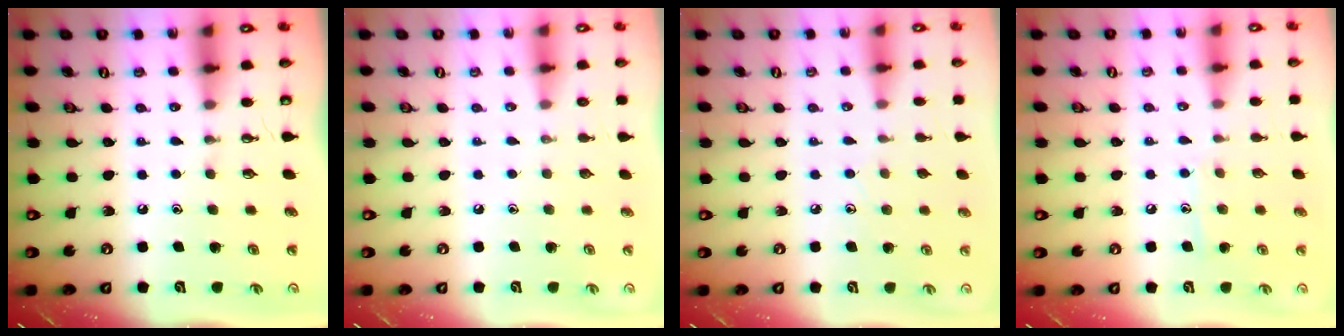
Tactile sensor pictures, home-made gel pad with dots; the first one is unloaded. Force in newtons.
{"total": 0.0}
{"total": 4.9, "press": 4.8, "slide": 0.5}
{"total": 6.7, "press": 6.7, "slide": 0.5}